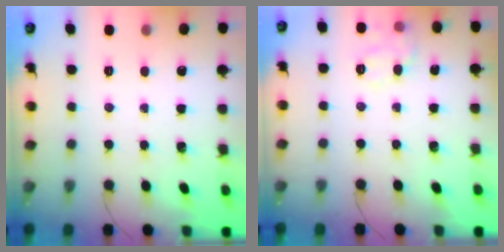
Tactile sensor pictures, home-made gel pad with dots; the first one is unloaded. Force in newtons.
{"total": 9.5, "press": 9.5, "slide": 0.5}